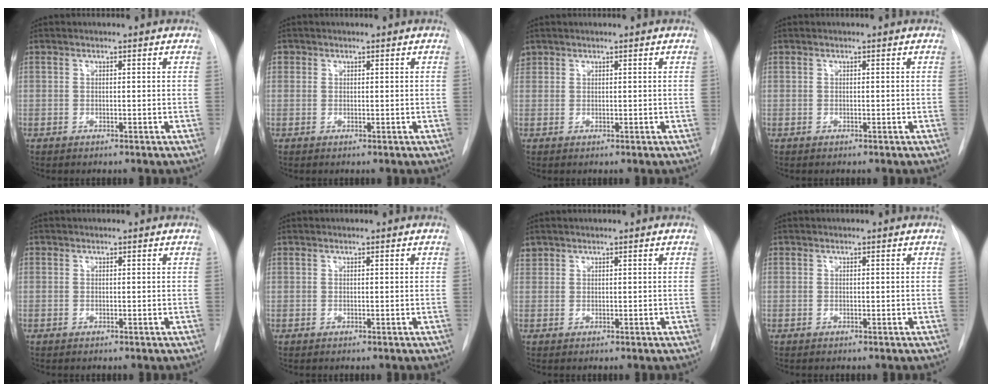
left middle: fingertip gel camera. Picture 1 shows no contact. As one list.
[{"total": 0.9, "force": [0.3, 0.8, 0.1], "torque": [0.007, 0.005, 0.003]}, {"total": 1.4, "force": [0.9, 1.0, 0.1], "torque": [0.000, 0.016, 0.018]}, {"total": 0.0}, {"total": 0.0}, {"total": 0.0}, {"total": 1.1, "force": [0.9, 0.6, -0.1], "torque": [0.005, 0.012, 0.017]}, {"total": 0.0}]